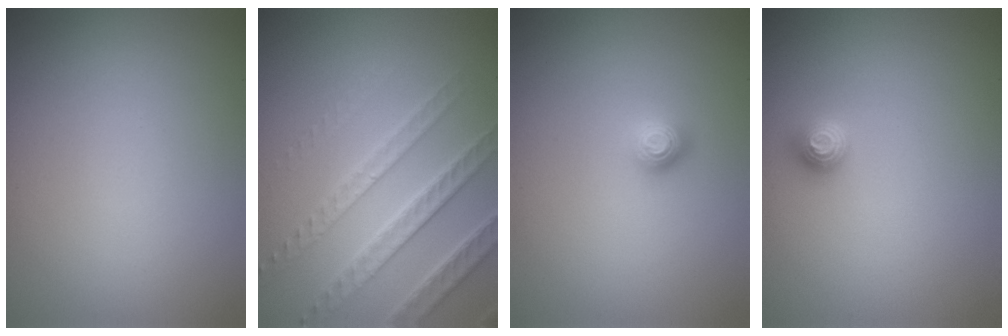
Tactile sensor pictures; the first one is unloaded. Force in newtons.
{"total": 4.4, "press": 4.0, "slide": 1.9}
{"total": 1.1, "press": 1.0, "slide": 0.3}
{"total": 1.2, "press": 1.1, "slide": 0.4}